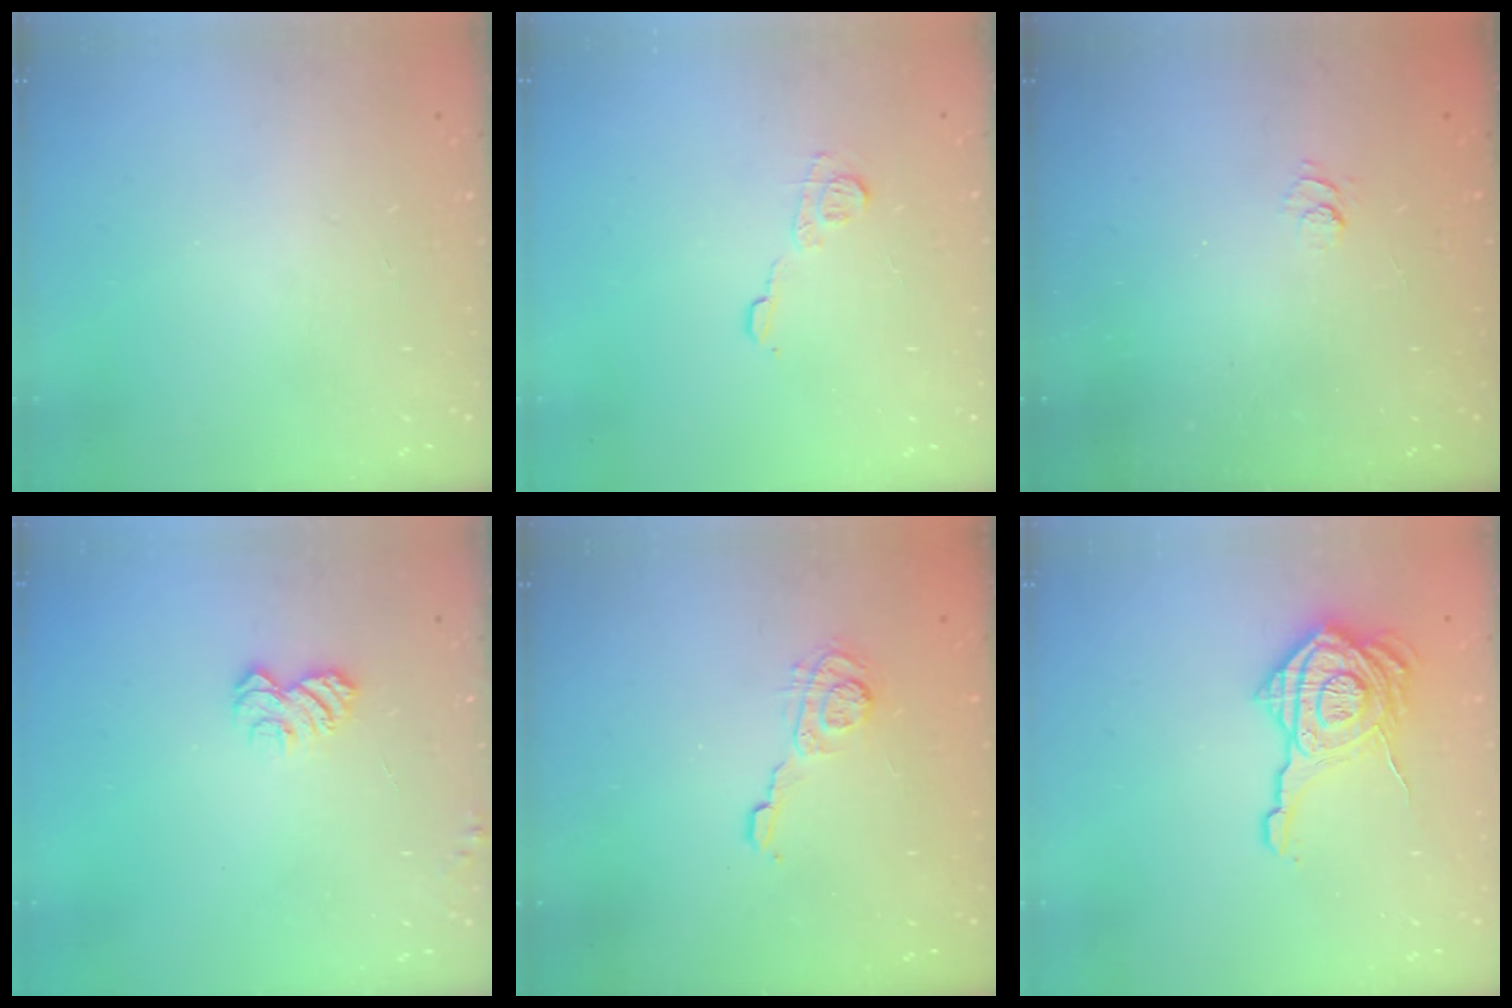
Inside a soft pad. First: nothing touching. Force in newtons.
{"total": 7.0, "press": 7.0, "slide": 0.4}
{"total": 2.5, "press": 2.0, "slide": 1.4}
{"total": 5.5, "press": 5.4, "slide": 0.5}
{"total": 6.1, "press": 6.1, "slide": 0.7}
{"total": 17.6, "press": 17.5, "slide": 1.1}